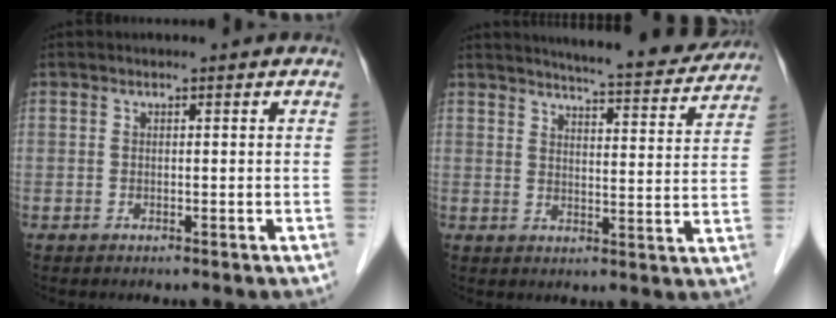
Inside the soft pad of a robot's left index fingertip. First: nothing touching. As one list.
[{"total": 15.7, "force": [14.6, 1.5, 5.5], "torque": [-0.072, -0.026, 0.174]}]